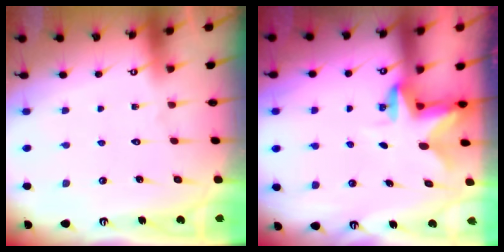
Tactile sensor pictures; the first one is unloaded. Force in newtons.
{"total": 2.4, "press": 2.3, "slide": 0.4}